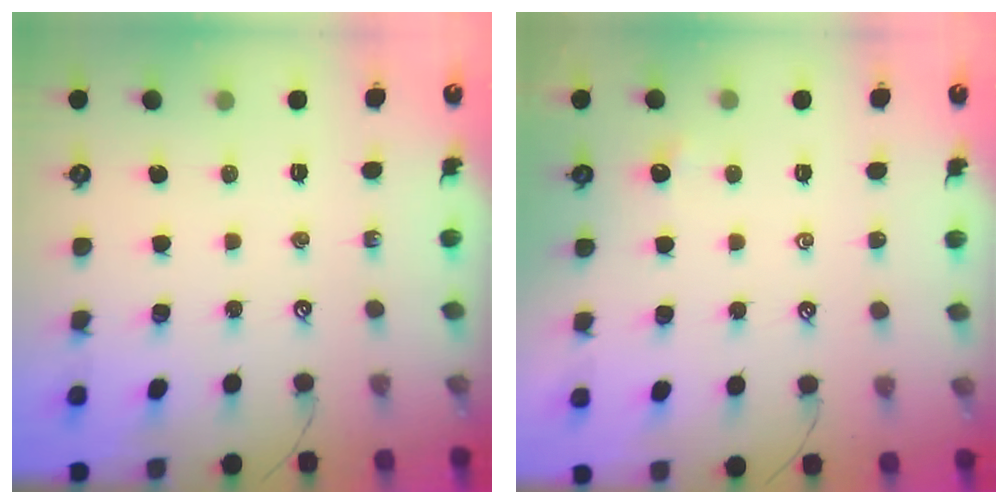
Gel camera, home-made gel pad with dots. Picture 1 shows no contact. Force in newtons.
{"total": 0.7, "press": 0.6, "slide": 0.3}